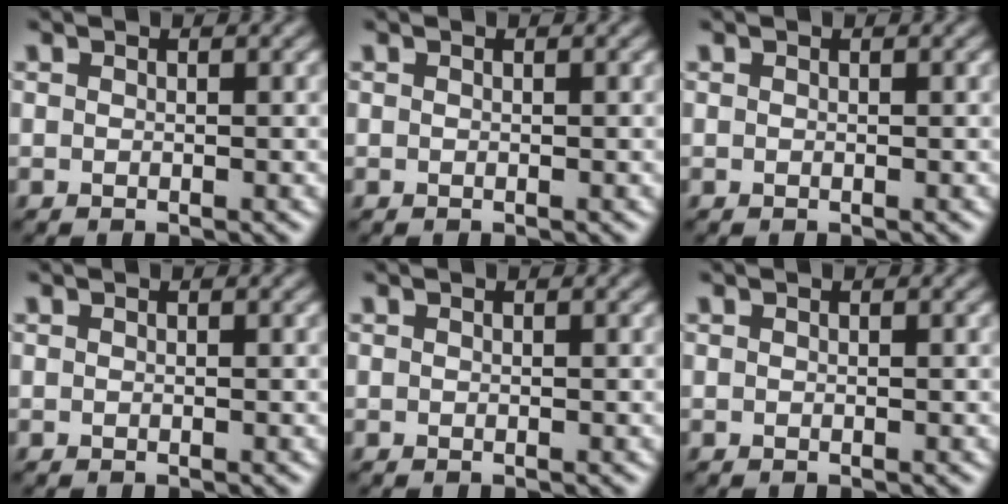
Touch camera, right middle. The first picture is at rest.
{"total": 0.0}
{"total": 0.0}
{"total": 0.0}
{"total": 0.0}
{"total": 0.0}